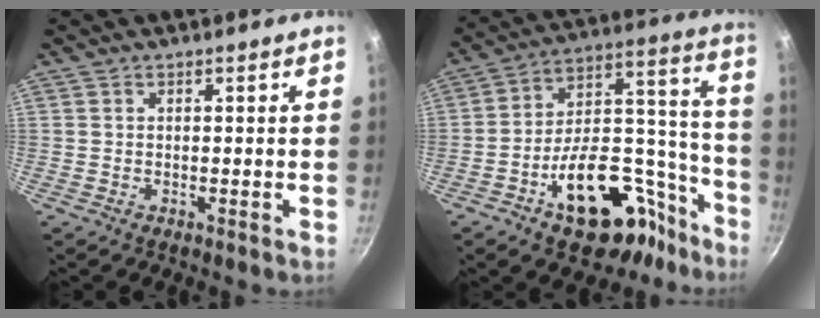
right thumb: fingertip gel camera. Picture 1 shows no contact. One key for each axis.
{"total": 21.9, "fx": -12.3, "fy": 10.9, "fz": 14.5, "tx": -0.180, "ty": 0.111, "tz": -0.188}